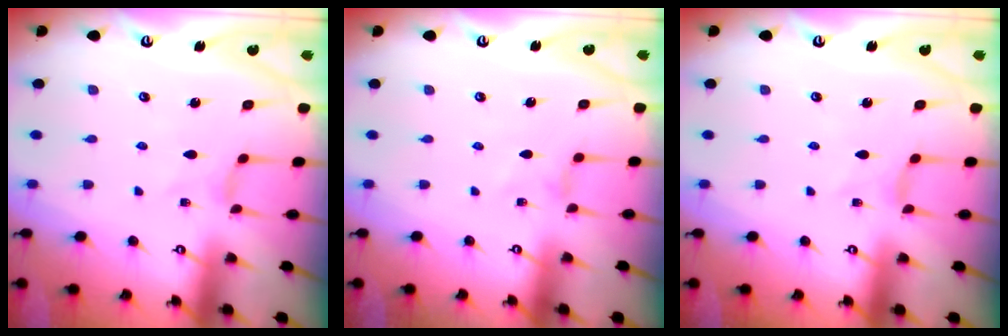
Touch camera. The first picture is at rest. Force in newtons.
{"total": 0.8, "press": 0.8, "slide": 0.3}
{"total": 0.0}